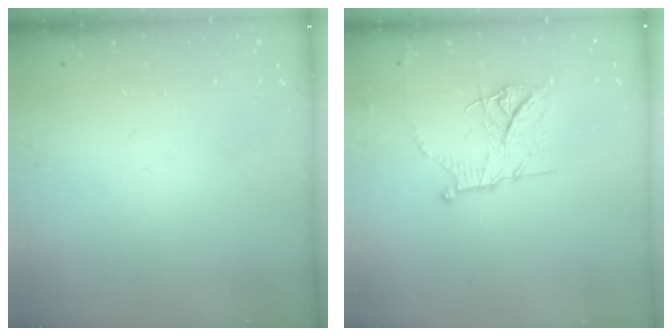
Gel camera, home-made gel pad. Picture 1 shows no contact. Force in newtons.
{"total": 12.8, "press": 12.8, "slide": 1.1}